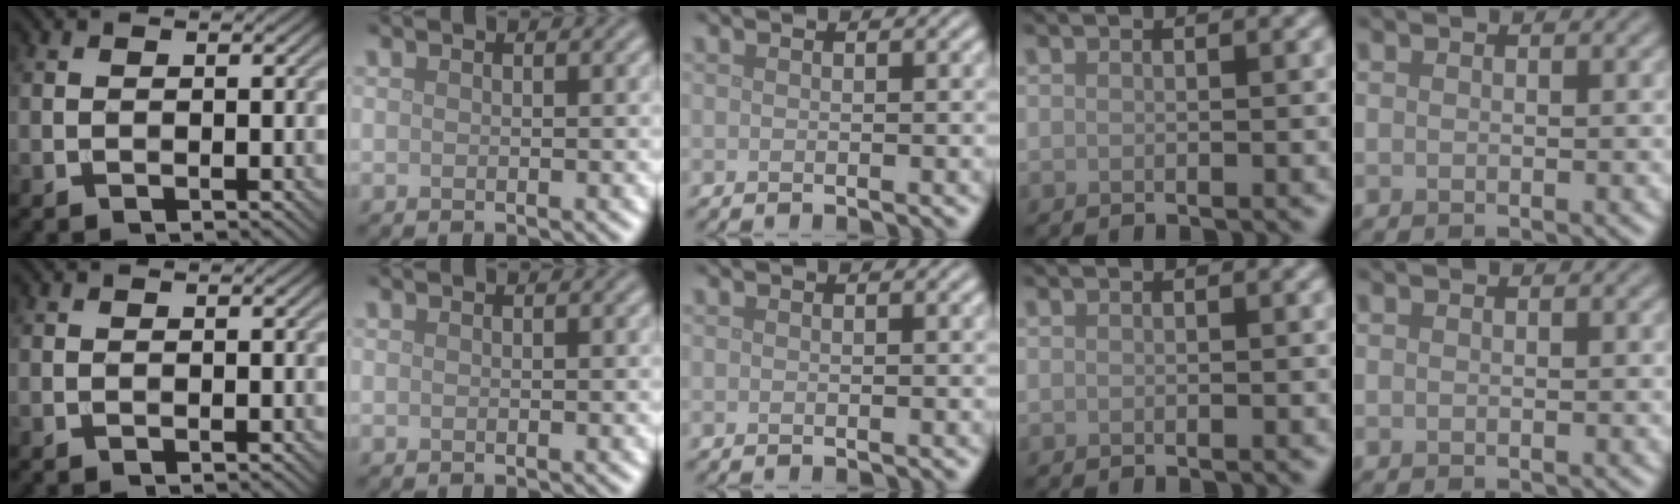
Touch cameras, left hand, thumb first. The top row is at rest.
{}